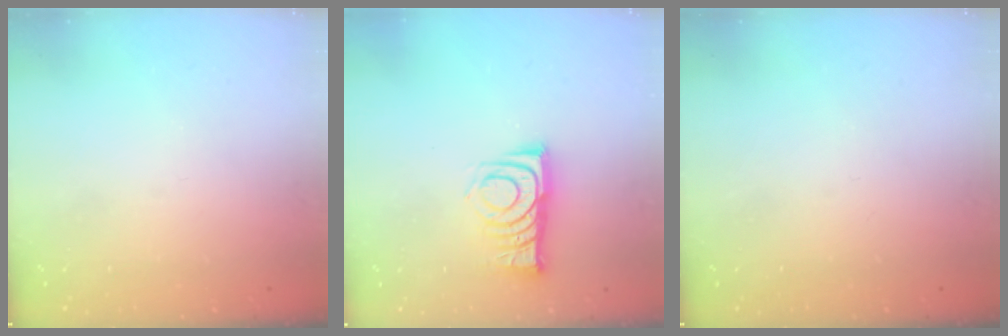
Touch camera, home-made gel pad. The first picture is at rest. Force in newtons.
{"total": 9.5, "press": 9.5, "slide": 0.3}
{"total": 0.0}